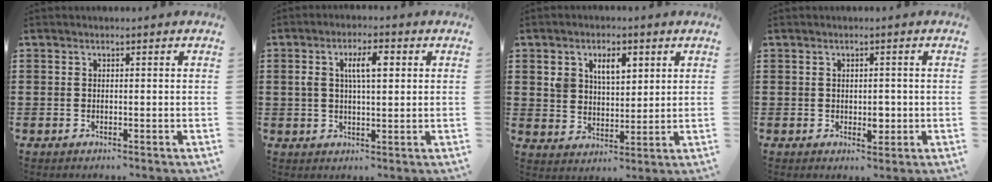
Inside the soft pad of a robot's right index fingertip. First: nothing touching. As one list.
[{"total": 5.5, "force": [1.3, 2.0, 5.0], "torque": [-0.093, 0.008, 0.017]}, {"total": 5.8, "force": [2.7, 3.6, 3.6], "torque": [-0.077, 0.011, 0.046]}, {"total": 2.5, "force": [-0.3, 1.5, 2.1], "torque": [-0.029, -0.003, -0.006]}]